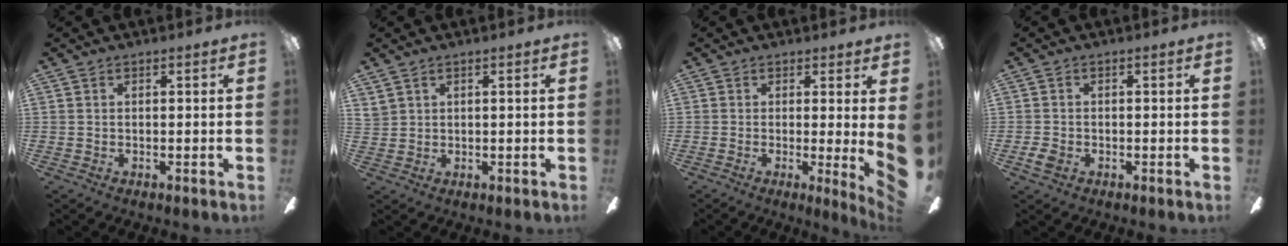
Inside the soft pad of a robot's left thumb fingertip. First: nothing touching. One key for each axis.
{"total": 1.5, "fx": 1.1, "fy": 0.7, "fz": 0.8, "tx": -0.018, "ty": -0.002, "tz": 0.021}
{"total": 4.4, "fx": 0.9, "fy": -0.2, "fz": 4.3, "tx": -0.061, "ty": -0.029, "tz": 0.020}
{"total": 2.7, "fx": -1.1, "fy": 1.7, "fz": 1.9, "tx": -0.051, "ty": -0.001, "tz": -0.025}